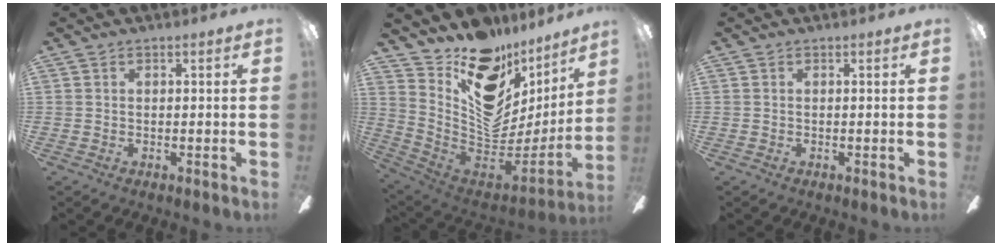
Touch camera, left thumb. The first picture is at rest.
{"total": 17.8, "force": [11.4, 10.6, 8.8], "torque": [-0.127, -0.095, 0.212]}
{"total": 0.0}